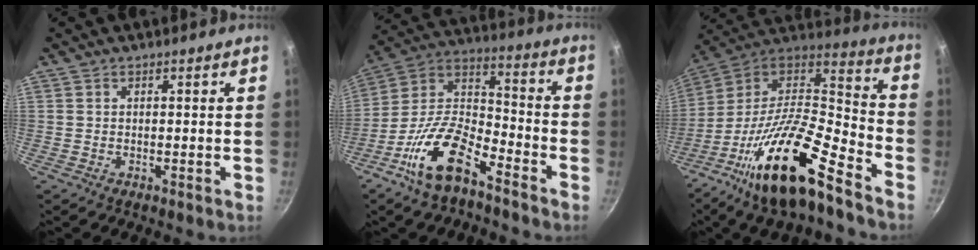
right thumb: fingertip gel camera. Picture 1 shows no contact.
{"total": 16.3, "force": [-9.6, 7.0, 11.1], "torque": [-0.203, 0.079, -0.200]}
{"total": 24.7, "force": [-13.8, 7.8, 19.0], "torque": [-0.305, 0.076, -0.259]}